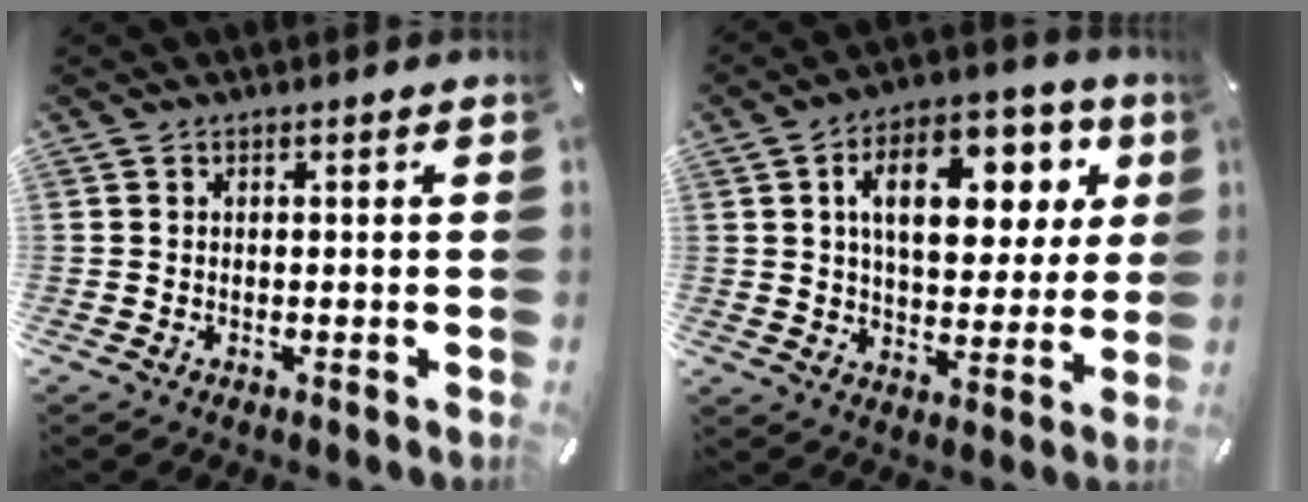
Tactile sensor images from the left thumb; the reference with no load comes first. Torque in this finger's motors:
{"motor_torque": [1.38, 1.74, 1.42, -1.35, 0.48]}